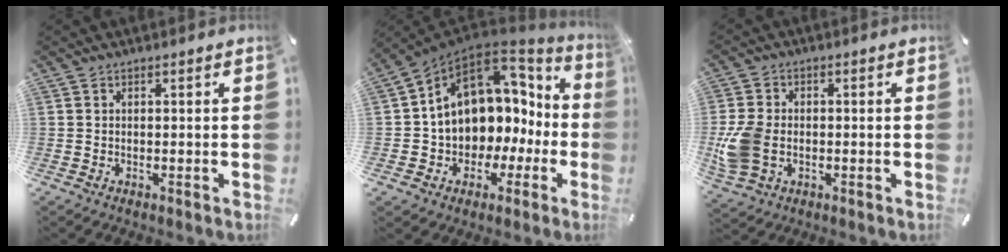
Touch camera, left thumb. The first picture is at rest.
{"total": 12.5, "force": [3.3, 10.3, 6.3], "torque": [-0.117, -0.036, 0.061]}
{"total": 9.8, "force": [-1.5, 7.5, 6.1], "torque": [-0.146, 0.009, -0.024]}